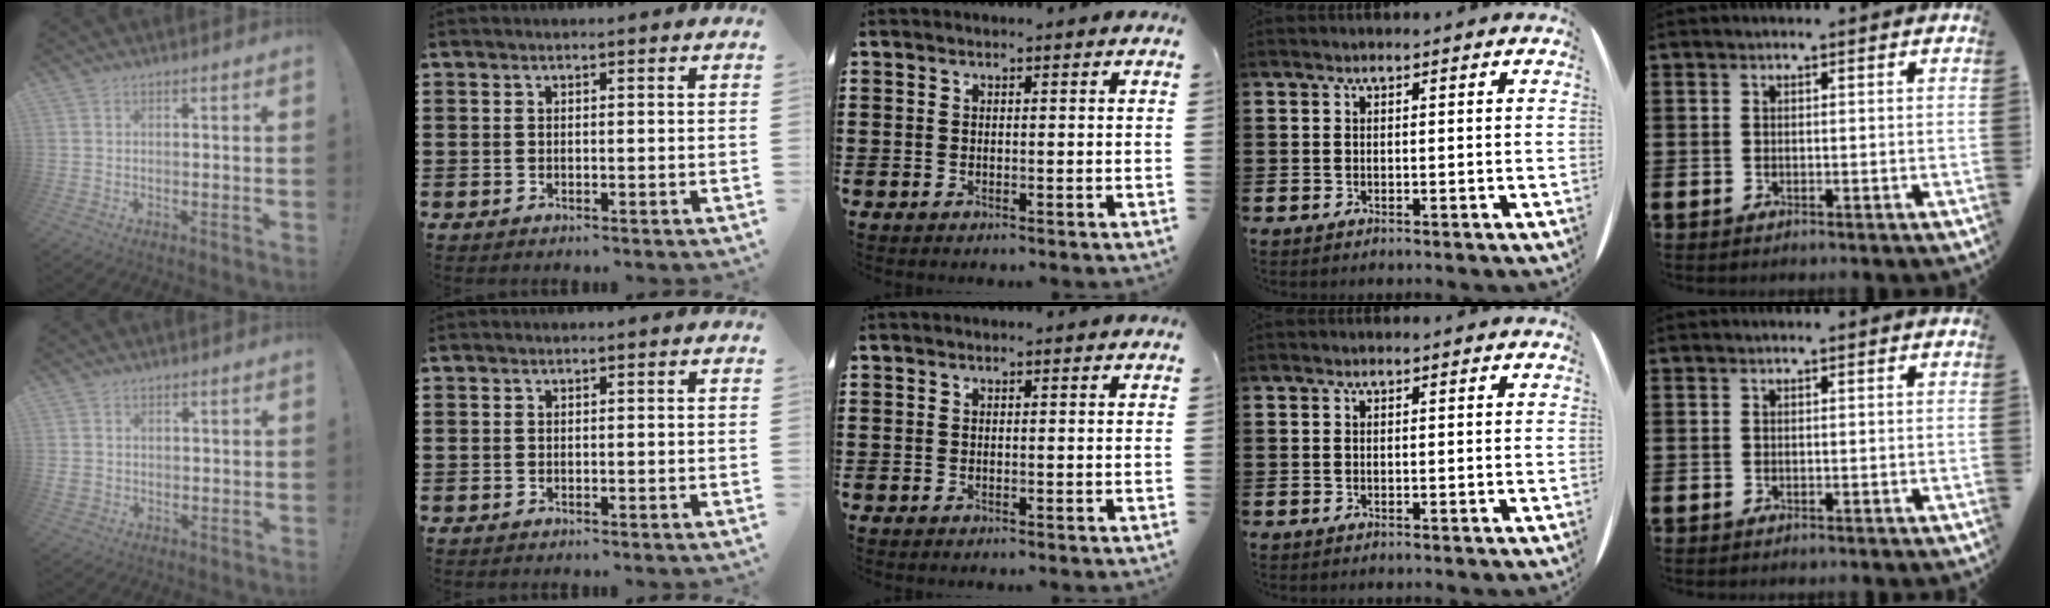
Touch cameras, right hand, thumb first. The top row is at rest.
{"thumb": {"total": 1.9, "force": [0.5, 1.7, 0.6], "torque": [-0.011, 0.000, 0.010]}}